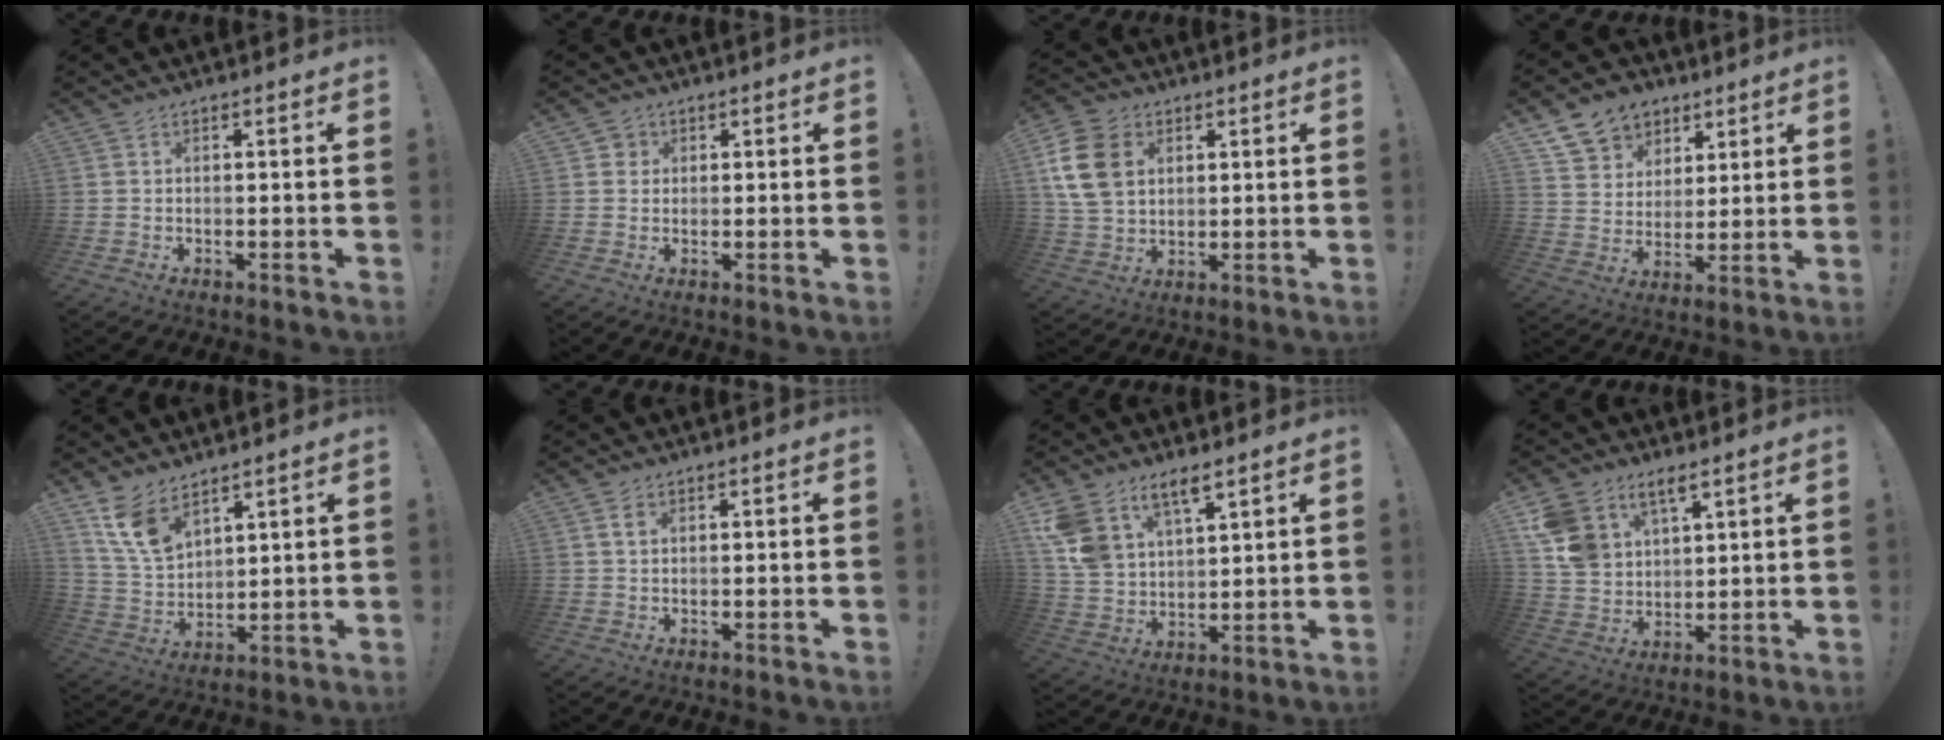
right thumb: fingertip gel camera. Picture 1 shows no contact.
{"total": 2.5, "force": [0.8, 2.3, 0.5], "torque": [-0.005, -0.001, 0.013]}
{"total": 13.8, "force": [4.2, 10.3, 8.2], "torque": [-0.165, -0.009, 0.086]}
{"total": 11.5, "force": [6.8, 8.8, 2.7], "torque": [-0.038, -0.044, 0.137]}
{"total": 11.0, "force": [7.8, 5.7, 5.3], "torque": [-0.110, -0.037, 0.157]}
{"total": 1.6, "force": [0.9, 0.9, 1.1], "torque": [-0.013, -0.001, 0.013]}
{"total": 10.7, "force": [7.7, 5.8, 4.7], "torque": [-0.099, -0.041, 0.152]}
{"total": 10.3, "force": [6.7, 6.7, 3.9], "torque": [-0.078, -0.034, 0.136]}